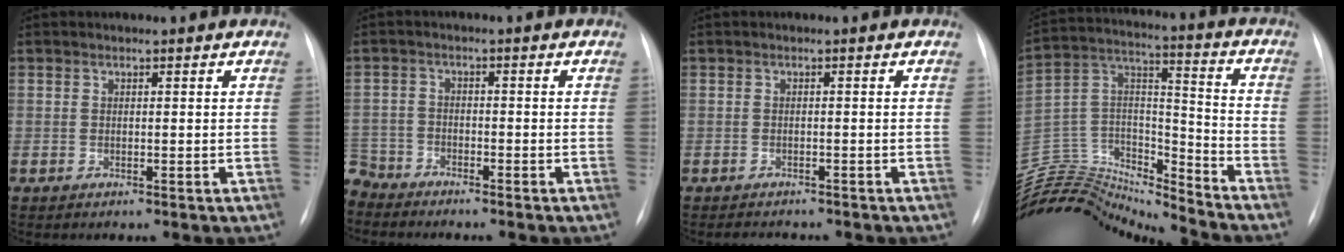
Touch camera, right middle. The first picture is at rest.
{"total": 6.0, "force": [-5.7, 1.9, 0.0], "torque": [0.006, -0.006, -0.113]}
{"total": 3.1, "force": [-2.7, 1.1, 0.8], "torque": [-0.012, -0.005, -0.033]}
{"total": 20.0, "force": [-19.7, 1.6, 3.0], "torque": [-0.052, 0.052, -0.342]}